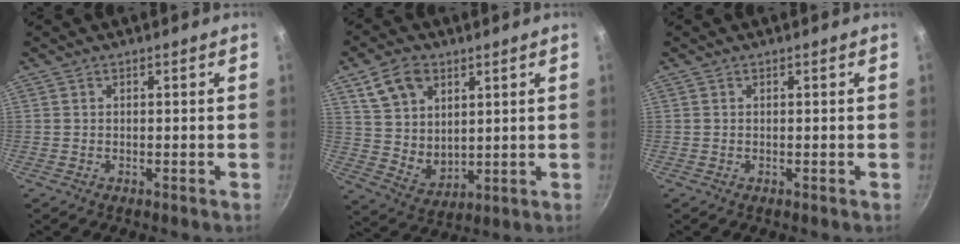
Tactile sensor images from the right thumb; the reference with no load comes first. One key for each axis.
{"total": 11.2, "fx": 5.1, "fy": 7.9, "fz": 6.2, "tx": -0.091, "ty": -0.020, "tz": 0.109}
{"total": 0.0}